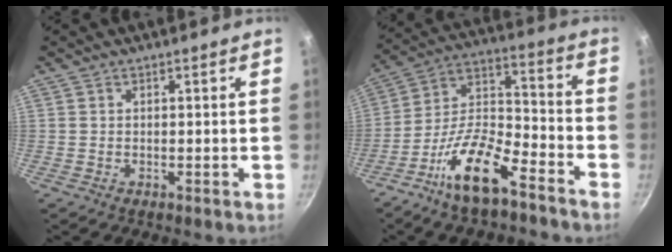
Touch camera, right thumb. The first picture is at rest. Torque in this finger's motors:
{"motor_torque": [0.38, 0.51, 1.57, -1.21, 0.38]}